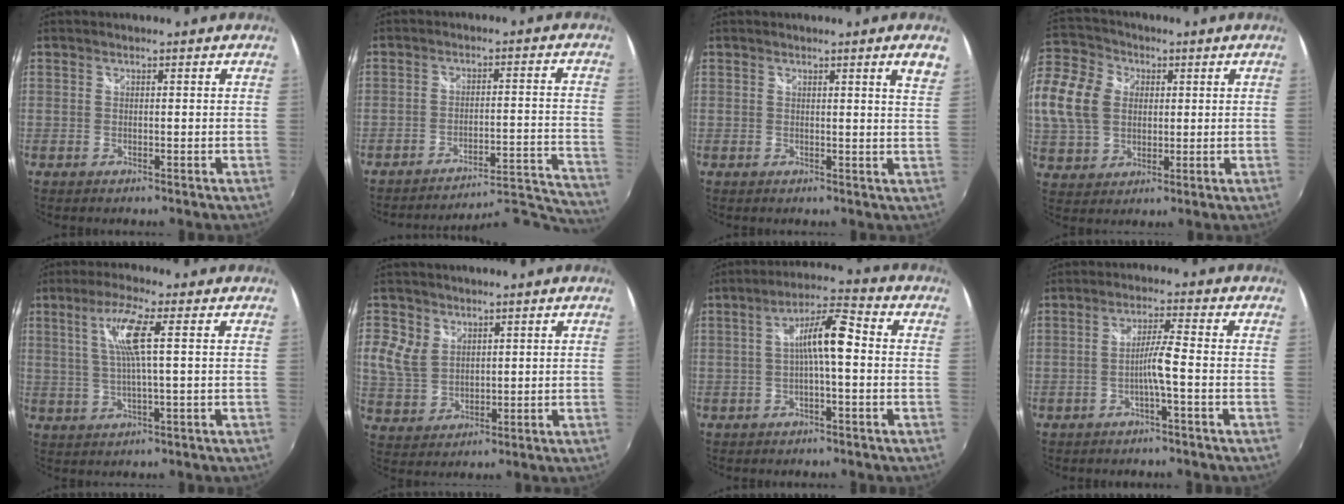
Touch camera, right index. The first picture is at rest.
{"total": 17.0, "force": [-17.0, -0.9, 1.2], "torque": [-0.010, 0.034, -0.232]}
{"total": 3.7, "force": [2.3, -0.8, 2.7], "torque": [-0.032, -0.003, 0.025]}
{"total": 24.4, "force": [4.8, 19.7, 13.6], "torque": [-0.374, 0.061, 0.095]}
{"total": 7.3, "force": [2.0, -0.1, 7.1], "torque": [-0.136, 0.001, 0.041]}
{"total": 7.9, "force": [2.9, 6.0, 4.2], "torque": [-0.097, 0.011, 0.062]}
{"total": 7.7, "force": [-0.3, 1.2, 7.6], "torque": [-0.139, 0.019, -0.004]}
{"total": 4.1, "force": [-1.5, -0.8, 3.7], "torque": [-0.071, 0.002, -0.027]}